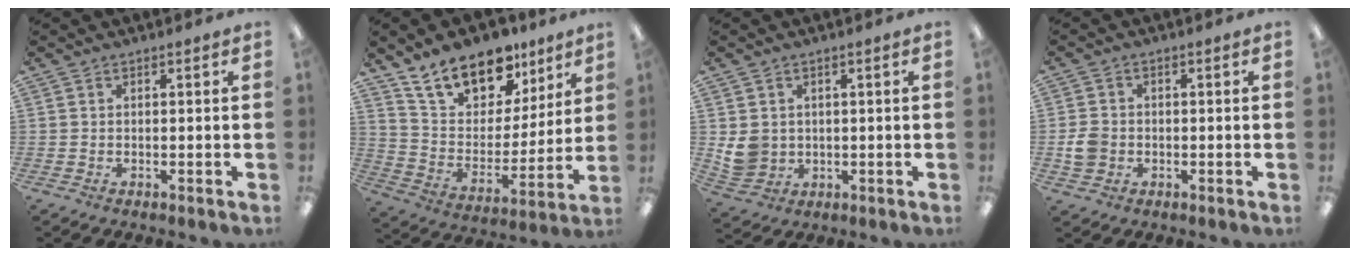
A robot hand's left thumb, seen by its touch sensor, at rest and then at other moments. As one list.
[{"total": 16.9, "force": [13.0, 8.8, 6.1], "torque": [-0.120, -0.087, 0.241]}, {"total": 5.5, "force": [1.1, 5.1, 1.7], "torque": [-0.034, 0.003, 0.025]}, {"total": 4.3, "force": [-0.9, 3.7, 2.0], "torque": [-0.032, 0.003, -0.017]}]